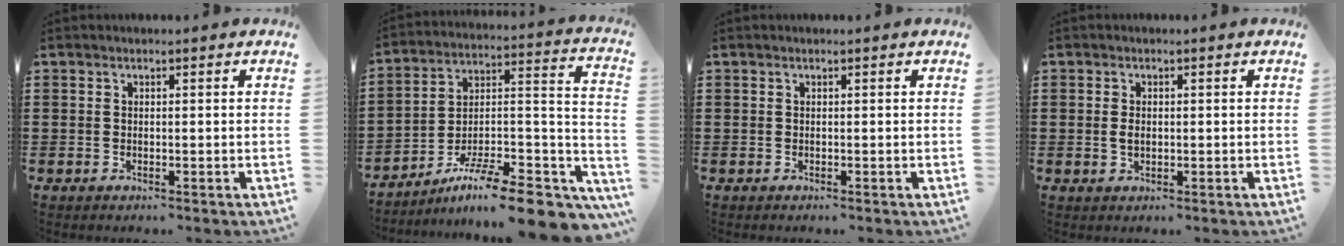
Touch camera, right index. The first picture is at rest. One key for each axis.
{"total": 11.8, "fx": -8.8, "fy": 1.9, "fz": 7.6, "tx": -0.115, "ty": 0.017, "tz": -0.156}
{"total": 0.0}
{"total": 1.8, "fx": 0.0, "fy": 1.0, "fz": 1.4, "tx": -0.029, "ty": 0.005, "tz": -0.002}